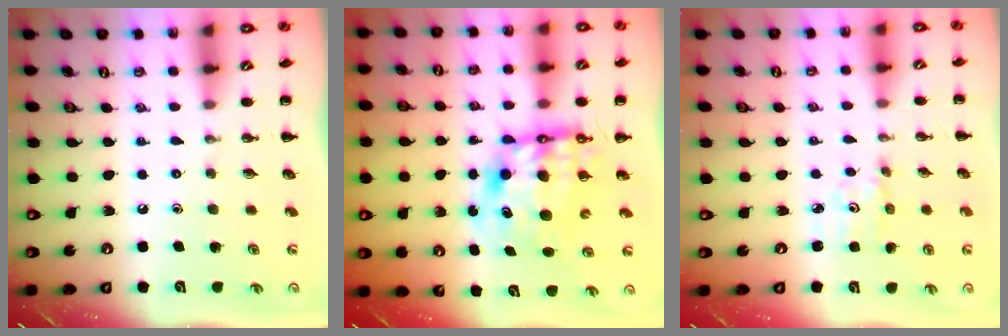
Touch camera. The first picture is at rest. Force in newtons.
{"total": 10.7, "press": 10.3, "slide": 3.0}
{"total": 2.0, "press": 2.0, "slide": 0.2}